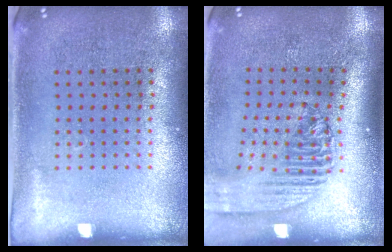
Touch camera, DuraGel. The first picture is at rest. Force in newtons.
{"total": 2.3, "press": 1.7, "slide": 1.5}